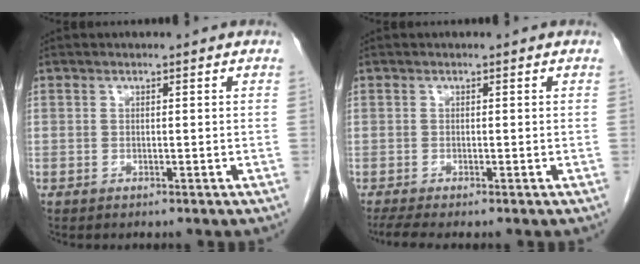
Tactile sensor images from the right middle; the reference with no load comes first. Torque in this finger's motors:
{"motor_torque": [0.40, -0.29, -0.02, 0.01]}